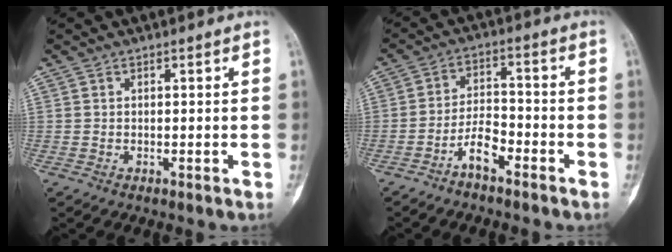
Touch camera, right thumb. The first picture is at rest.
{"total": 5.9, "force": [-3.9, 2.2, 3.9], "torque": [-0.065, 0.034, -0.074]}